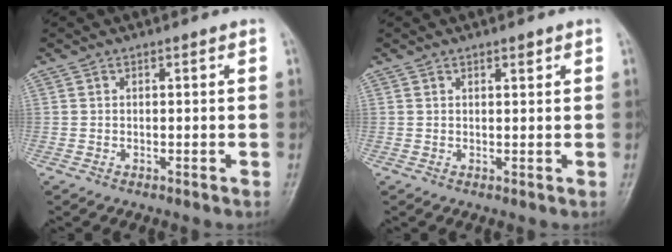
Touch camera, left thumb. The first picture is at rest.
{"total": 1.3, "force": [0.9, 0.5, 0.8], "torque": [-0.006, -0.005, 0.013]}